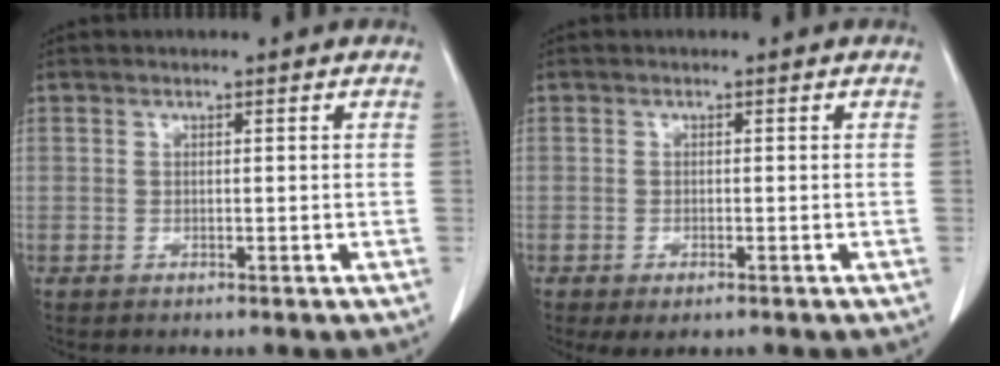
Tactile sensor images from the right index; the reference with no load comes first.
{"total": 2.3, "force": [-1.4, 0.8, 1.6], "torque": [-0.025, -0.005, -0.015]}